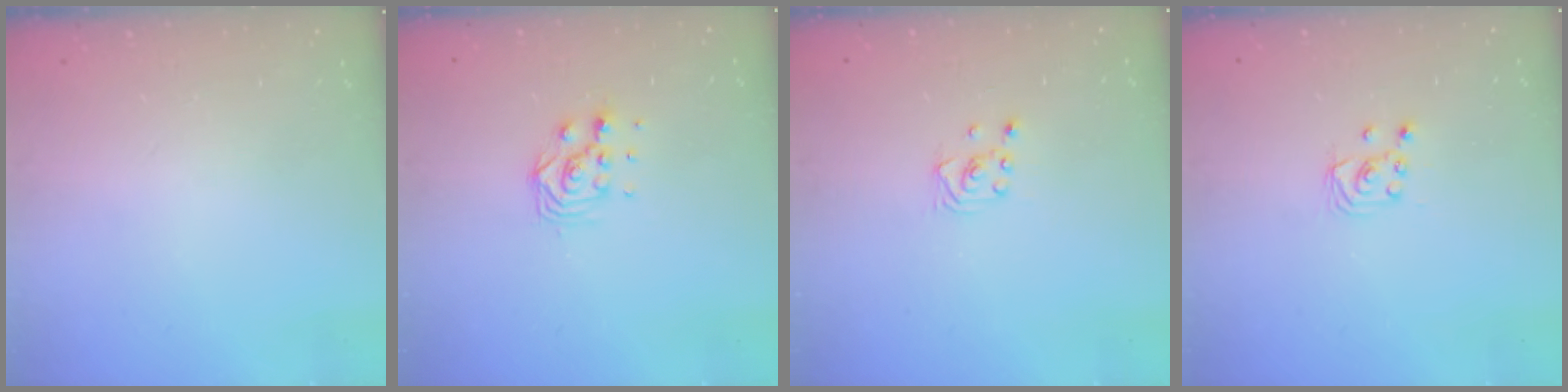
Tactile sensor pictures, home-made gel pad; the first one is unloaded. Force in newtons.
{"total": 6.6, "press": 6.6, "slide": 0.5}
{"total": 2.0, "press": 2.0, "slide": 0.1}
{"total": 2.4, "press": 2.4, "slide": 0.2}